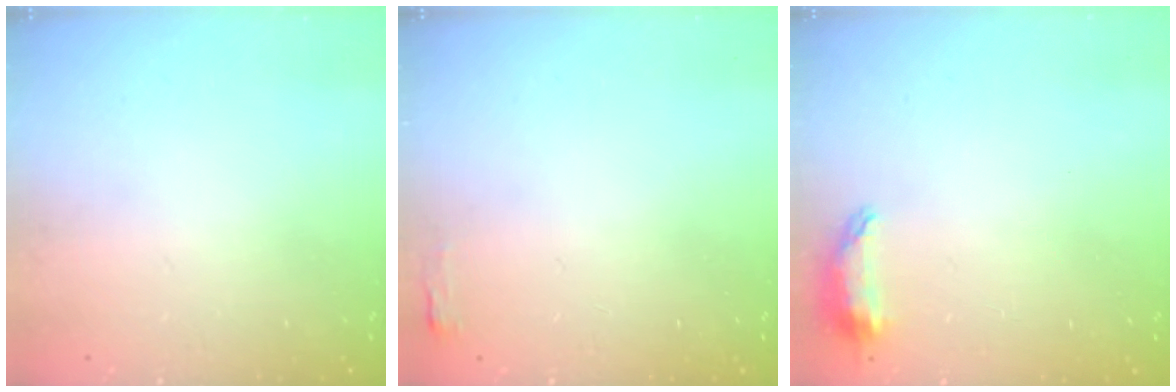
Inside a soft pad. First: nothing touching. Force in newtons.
{"total": 2.7, "press": 2.6, "slide": 0.8}
{"total": 6.6, "press": 6.6, "slide": 0.9}